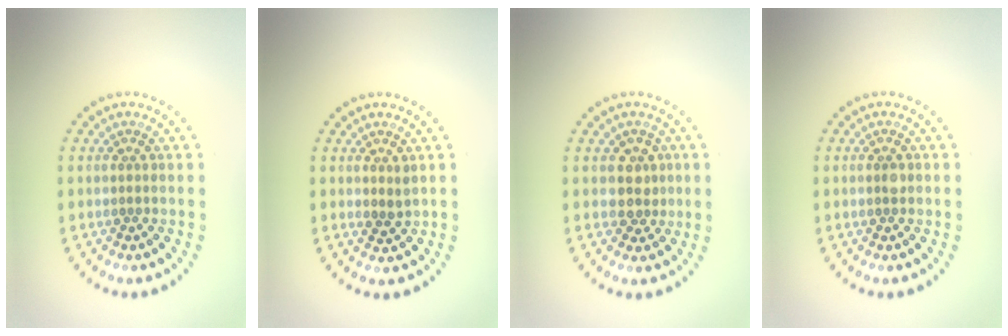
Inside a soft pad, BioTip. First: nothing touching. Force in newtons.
{"total": 1.2, "press": 1.0, "slide": 0.6}
{"total": 2.2, "press": 1.9, "slide": 1.1}
{"total": 1.0, "press": 1.0, "slide": 0.1}